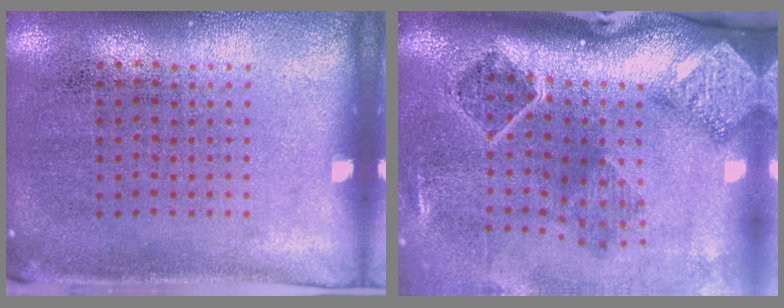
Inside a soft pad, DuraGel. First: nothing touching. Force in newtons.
{"total": 2.9, "press": 1.9, "slide": 2.2}